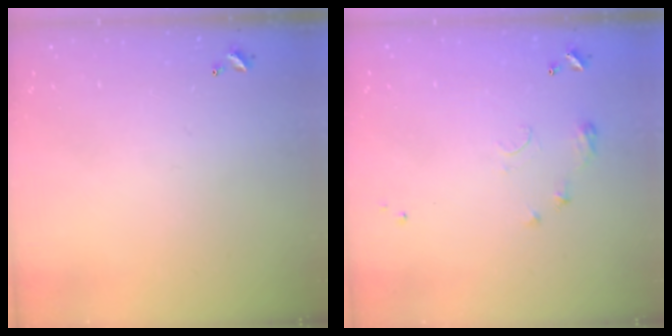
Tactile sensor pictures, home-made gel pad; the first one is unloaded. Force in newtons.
{"total": 6.3, "press": 6.3, "slide": 0.8}